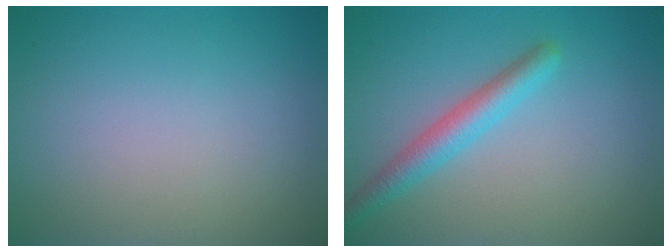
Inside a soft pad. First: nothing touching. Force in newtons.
{"total": 2.9, "press": 2.9, "slide": 0.2}